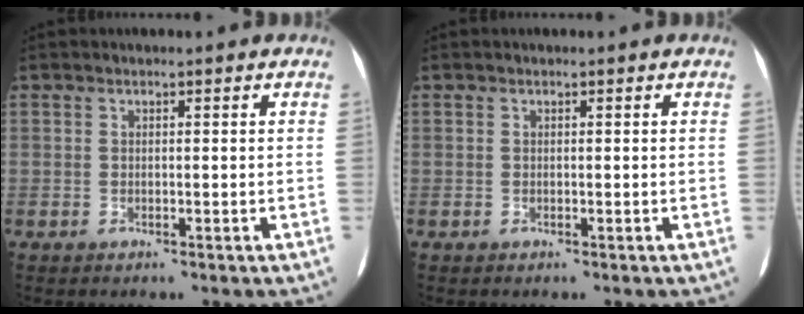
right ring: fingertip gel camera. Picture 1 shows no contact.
{"total": 0.0}